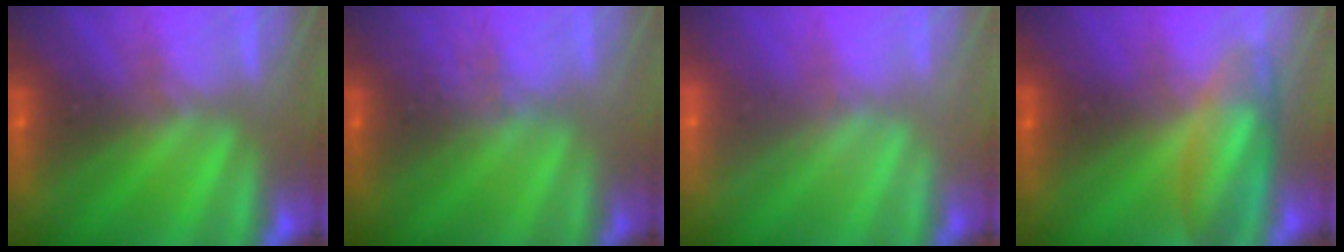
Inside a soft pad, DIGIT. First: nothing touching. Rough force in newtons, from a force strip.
{"total": 2.4}
{"total": 1.6}
{"total": 4.6}